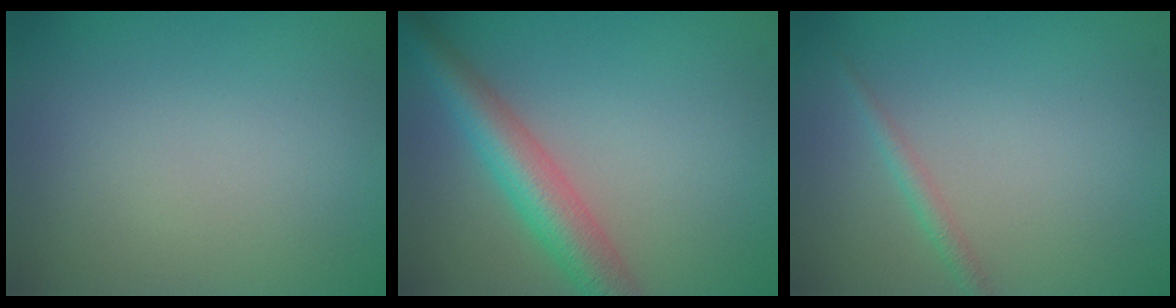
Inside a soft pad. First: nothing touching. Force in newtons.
{"total": 5.1, "press": 5.1, "slide": 0.1}
{"total": 1.2, "press": 1.2, "slide": 0.1}